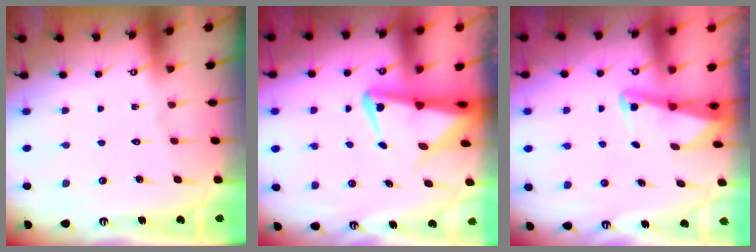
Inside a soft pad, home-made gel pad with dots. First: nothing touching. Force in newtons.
{"total": 5.1, "press": 5.0, "slide": 0.8}
{"total": 2.2, "press": 2.2, "slide": 0.3}